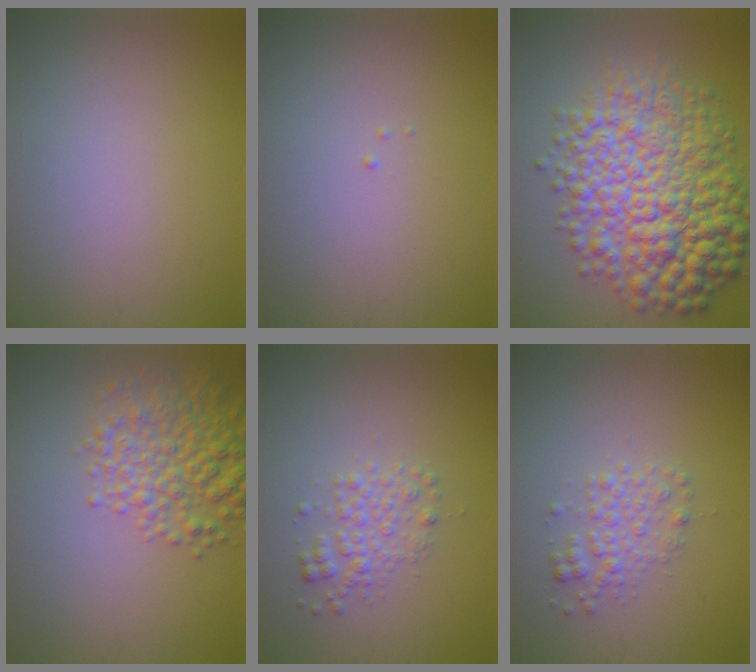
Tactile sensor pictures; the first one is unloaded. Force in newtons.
{"total": 0.0}
{"total": 11.5, "press": 11.5, "slide": 0.1}
{"total": 5.4, "press": 5.4, "slide": 0.2}
{"total": 2.2, "press": 2.2, "slide": 0.0}
{"total": 2.2, "press": 2.2, "slide": 0.0}